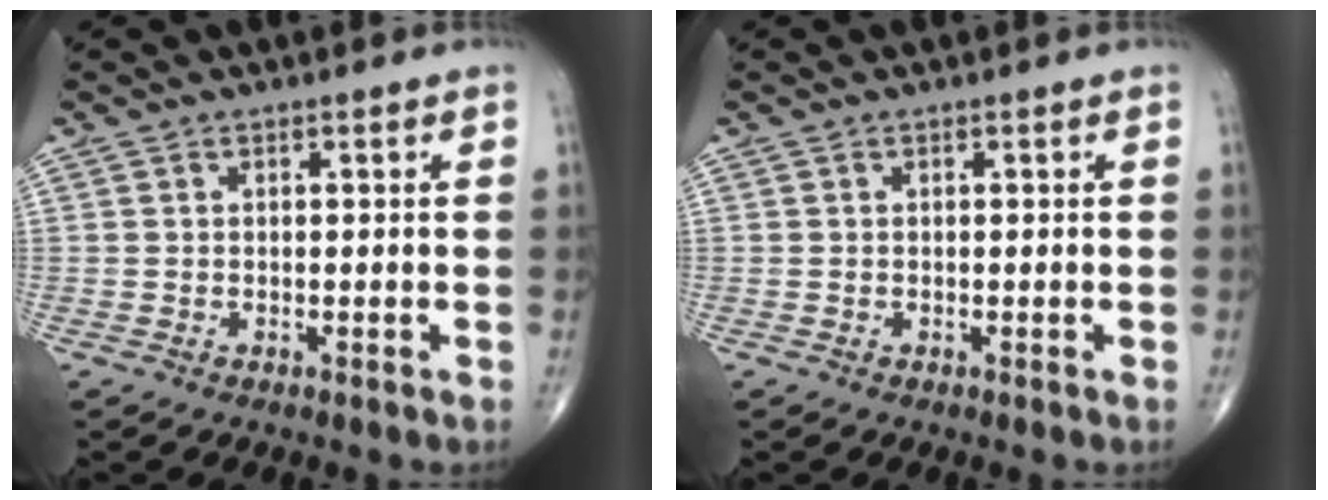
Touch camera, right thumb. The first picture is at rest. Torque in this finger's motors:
{"motor_torque": [-0.04, 0.04, 0.00, 0.00, 0.02]}